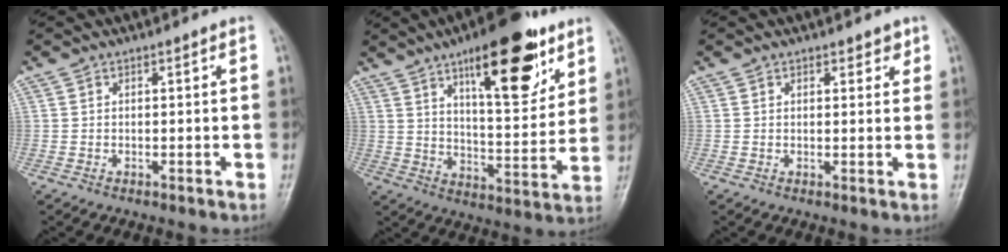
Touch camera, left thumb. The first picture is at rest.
{"total": 19.5, "force": [10.9, 6.8, 14.7], "torque": [-0.178, -0.053, 0.170]}
{"total": 2.3, "force": [1.6, 1.3, 1.0], "torque": [0.005, -0.007, 0.017]}